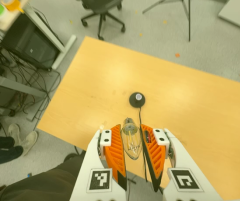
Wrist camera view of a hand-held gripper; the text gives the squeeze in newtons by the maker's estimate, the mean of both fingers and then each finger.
{"total": 9.5, "left": 9.0, "right": 9.9}